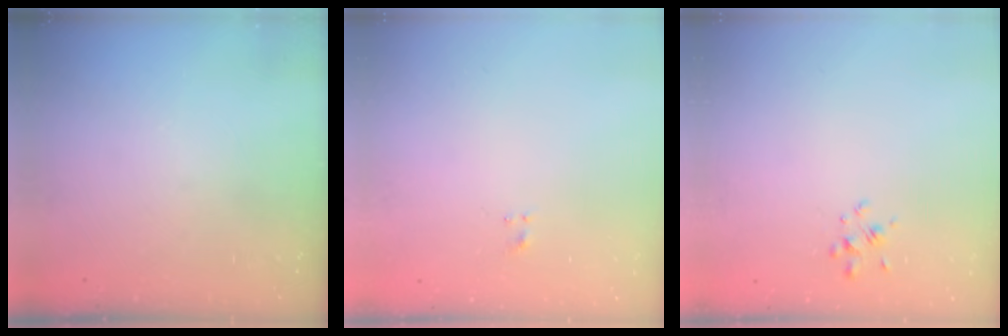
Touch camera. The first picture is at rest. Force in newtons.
{"total": 1.0, "press": 0.6, "slide": 0.7}
{"total": 2.2, "press": 2.0, "slide": 0.9}